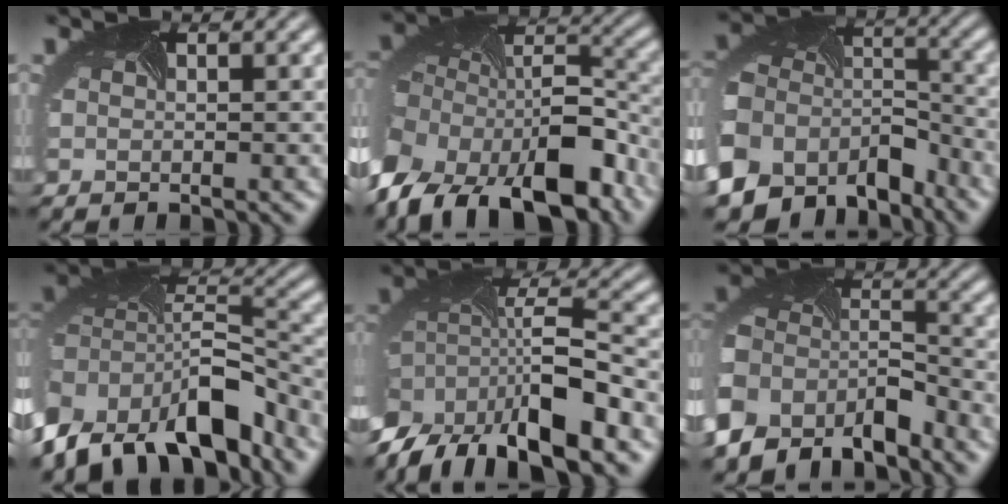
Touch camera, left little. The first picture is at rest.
{"total": 16.2, "force": [-9.0, 8.8, 10.3], "torque": [-0.231, -0.039, -0.126]}
{"total": 12.4, "force": [-7.1, 8.5, 5.5], "torque": [-0.143, -0.033, -0.108]}
{"total": 12.3, "force": [-6.6, 7.2, 7.4], "torque": [-0.155, -0.003, -0.112]}
{"total": 10.8, "force": [-7.0, 4.1, 7.2], "torque": [-0.133, -0.012, -0.124]}
{"total": 9.2, "force": [-6.0, 5.8, 3.8], "torque": [-0.082, -0.012, -0.110]}